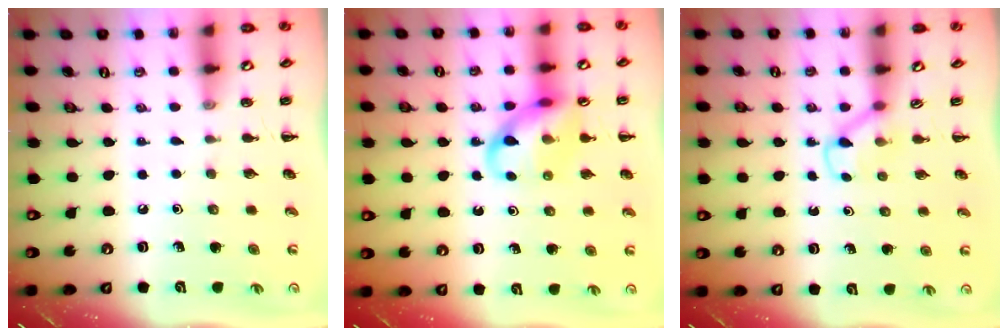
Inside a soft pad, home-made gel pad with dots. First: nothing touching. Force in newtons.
{"total": 12.0, "press": 11.9, "slide": 1.6}
{"total": 2.9, "press": 2.7, "slide": 1.2}